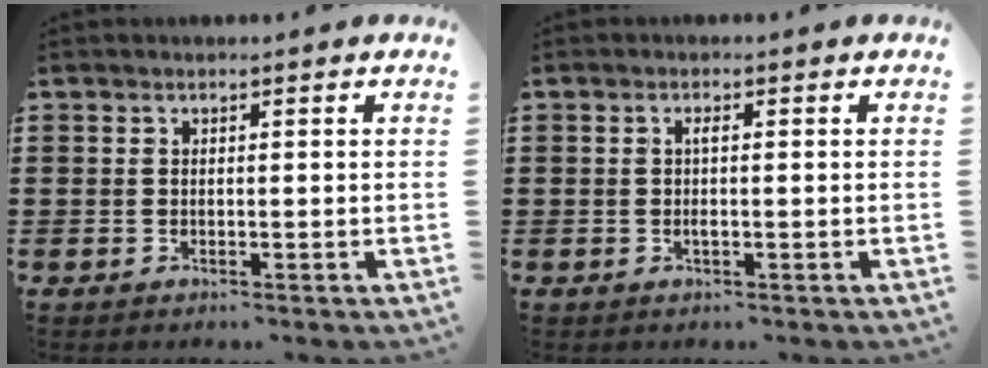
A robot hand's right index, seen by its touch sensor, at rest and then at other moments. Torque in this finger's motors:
{"motor_torque": [0.70, 0.55, 0.07, 0.03]}